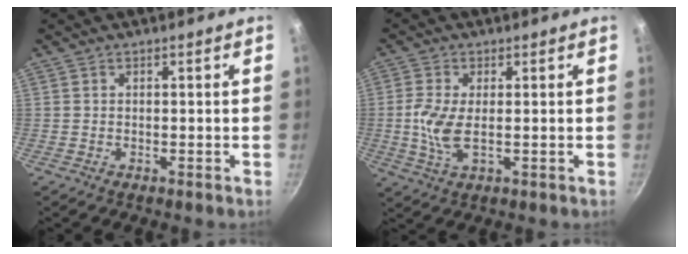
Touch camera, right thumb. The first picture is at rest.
{"total": 6.3, "force": [0.0, 2.7, 5.7], "torque": [-0.130, -0.003, -0.001]}